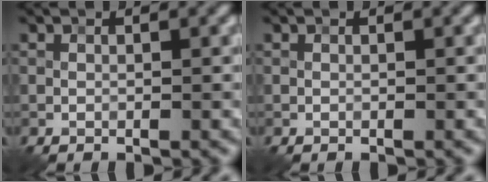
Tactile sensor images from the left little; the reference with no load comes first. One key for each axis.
{"total": 0.0}